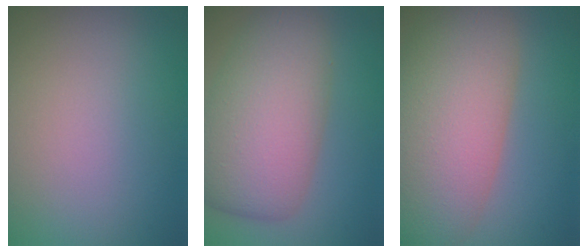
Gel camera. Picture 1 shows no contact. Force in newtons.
{"total": 9.9, "press": 9.9, "slide": 0.2}
{"total": 11.3, "press": 11.3, "slide": 0.7}